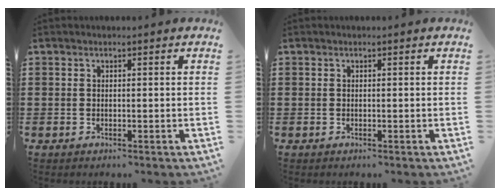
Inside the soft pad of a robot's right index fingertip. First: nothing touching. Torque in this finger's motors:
{"motor_torque": [0.00, 0.00, 0.00, -0.01]}